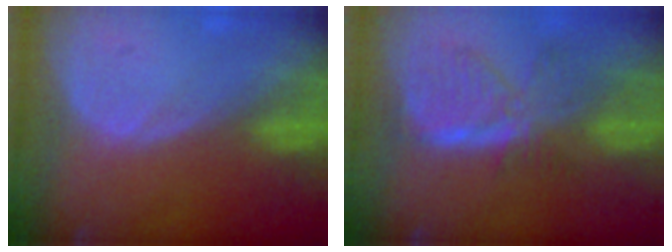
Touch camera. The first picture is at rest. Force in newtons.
{"total": 7.8, "press": 7.0, "slide": 3.5}